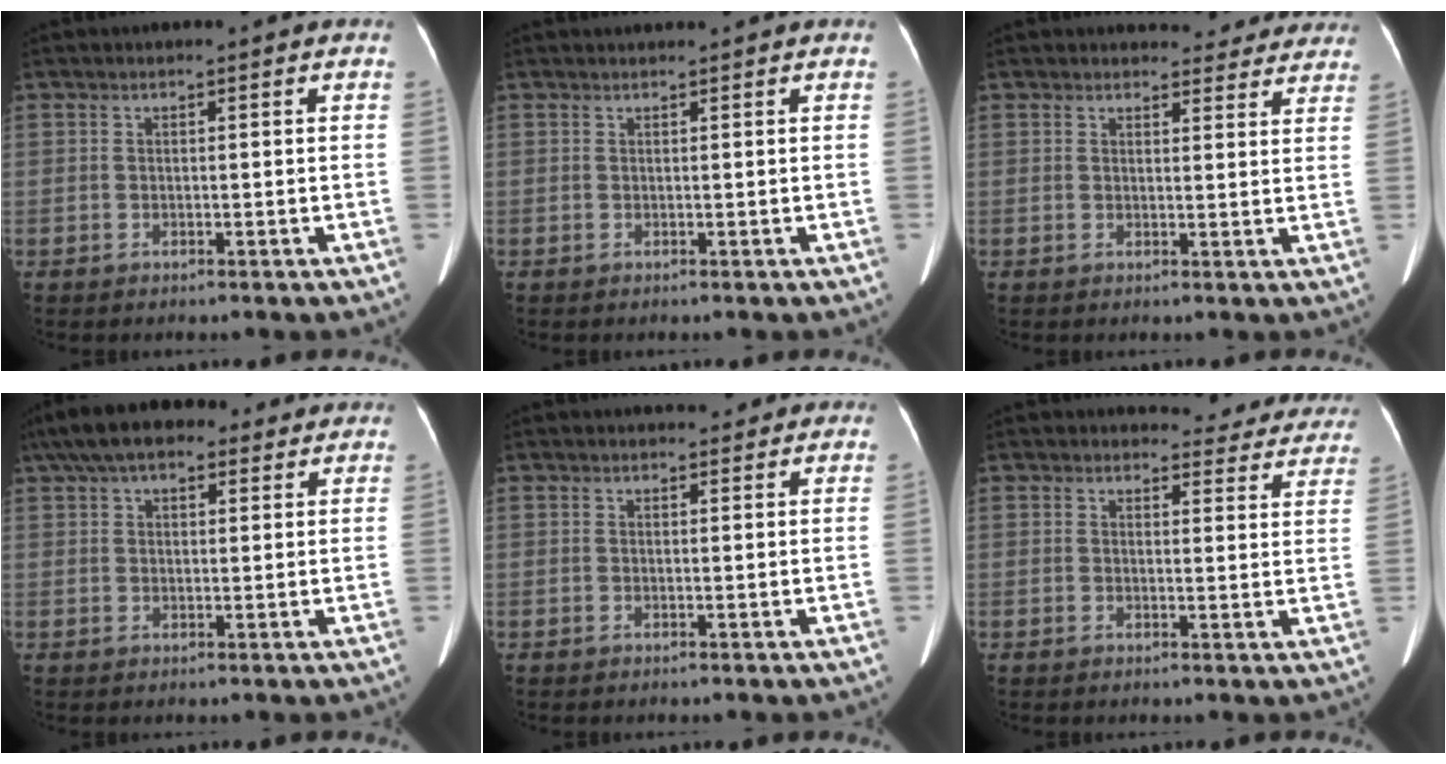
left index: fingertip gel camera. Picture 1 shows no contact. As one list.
[{"total": 1.2, "force": [1.2, 0.0, 0.1], "torque": [-0.006, 0.018, 0.023]}, {"total": 8.6, "force": [8.1, 2.6, 1.1], "torque": [0.021, -0.004, 0.073]}, {"total": 12.2, "force": [8.9, 4.7, 6.9], "torque": [-0.119, 0.060, 0.144]}, {"total": 4.6, "force": [4.0, 1.4, 1.6], "torque": [-0.010, 0.012, 0.048]}, {"total": 10.2, "force": [9.8, 2.8, 0.7], "torque": [0.031, -0.021, 0.084]}]